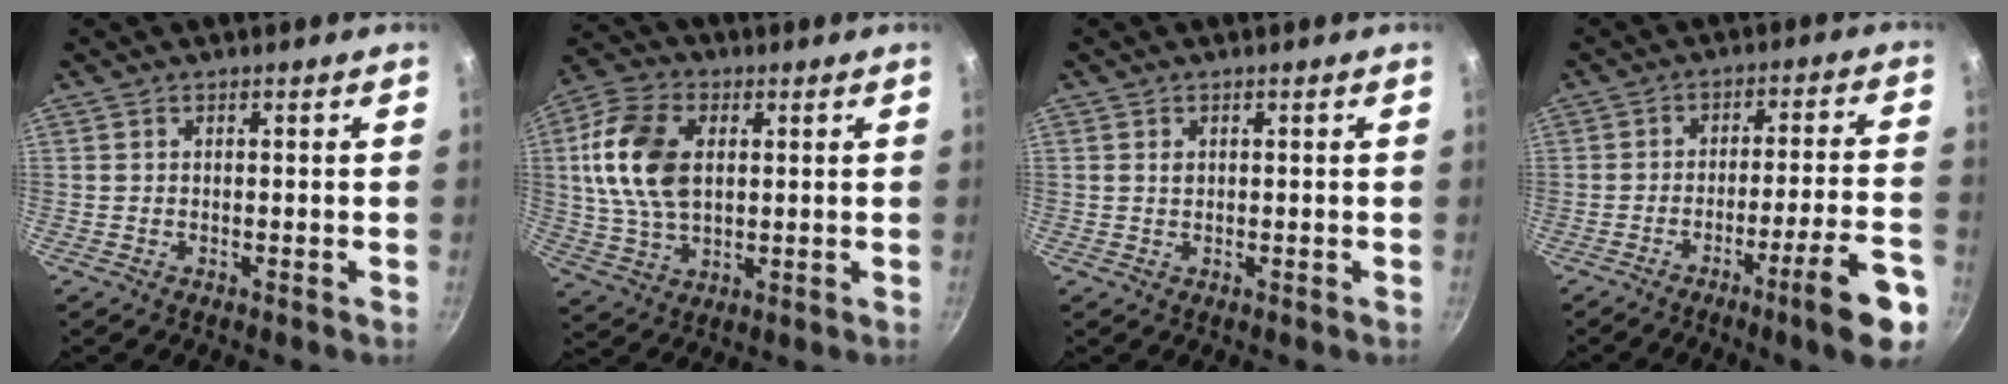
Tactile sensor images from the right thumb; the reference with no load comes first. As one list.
[{"total": 14.9, "force": [2.5, 9.7, 11.0], "torque": [-0.200, 0.003, 0.045]}, {"total": 1.1, "force": [0.4, 0.8, 0.6], "torque": [-0.011, 0.002, 0.009]}, {"total": 13.0, "force": [-7.0, 1.2, 10.9], "torque": [-0.149, 0.041, -0.098]}]